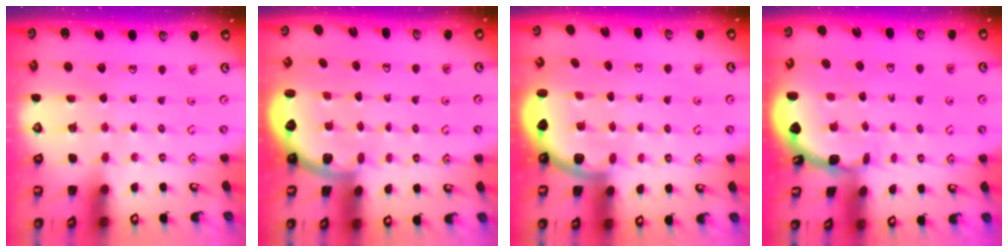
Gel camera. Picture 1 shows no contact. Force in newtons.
{"total": 2.2, "press": 2.0, "slide": 0.8}
{"total": 2.6, "press": 2.5, "slide": 0.7}
{"total": 1.6, "press": 1.5, "slide": 0.1}